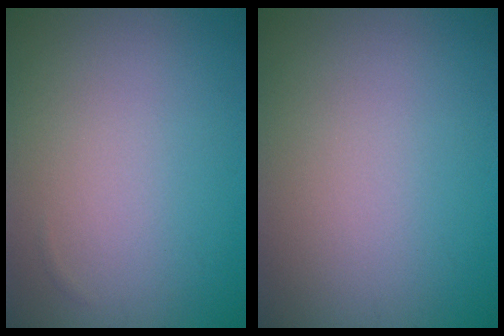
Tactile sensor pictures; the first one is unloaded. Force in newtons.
{"total": 0.0}